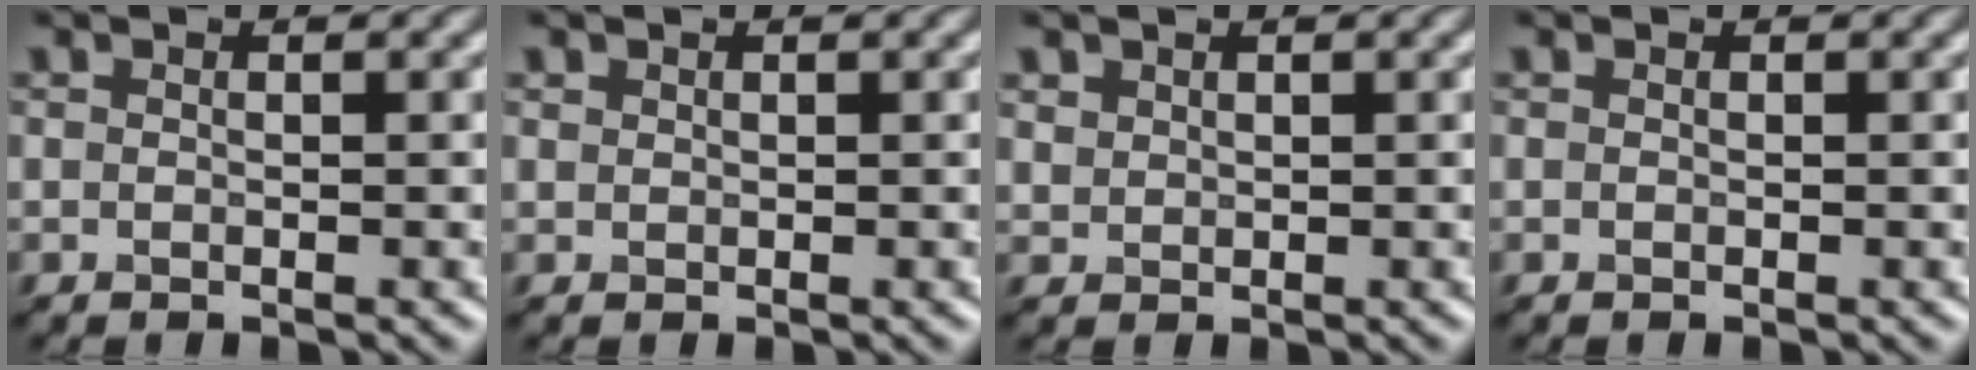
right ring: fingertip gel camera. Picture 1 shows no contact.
{"total": 1.0, "force": [0.0, -0.6, -0.8], "torque": [-0.007, -0.003, 0.008]}
{"total": 1.6, "force": [0.2, -0.8, -1.4], "torque": [-0.004, -0.005, 0.032]}
{"total": 0.0}